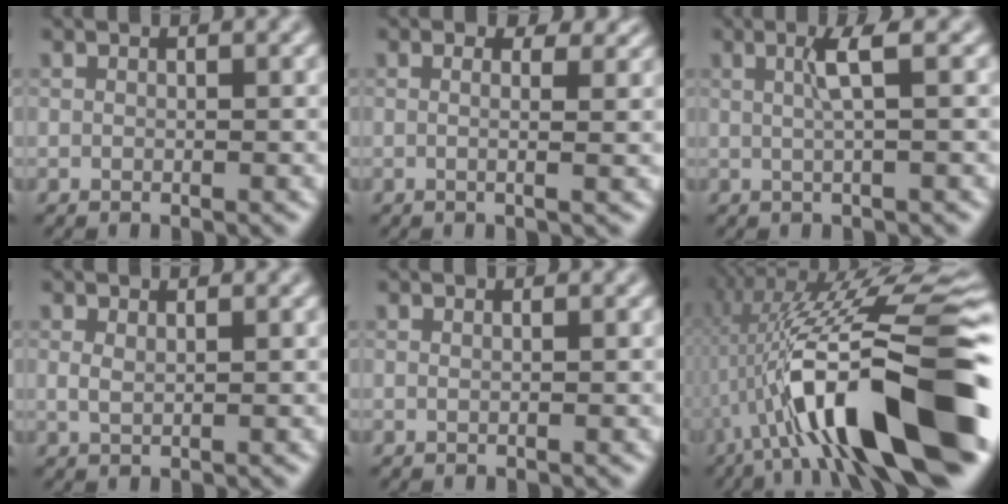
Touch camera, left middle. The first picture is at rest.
{"total": 4.1, "force": [1.7, 2.0, 3.1], "torque": [-0.023, 0.016, -0.009]}
{"total": 2.5, "force": [0.6, 0.4, 2.4], "torque": [-0.045, 0.005, 0.008]}
{"total": 0.8, "force": [0.4, 0.3, 0.7], "torque": [-0.015, -0.001, 0.009]}
{"total": 0.6, "force": [0.2, 0.2, 0.5], "torque": [-0.004, -0.001, -0.005]}
{"total": 16.6, "force": [-3.9, 4.0, 15.6], "torque": [-0.257, 0.027, -0.062]}